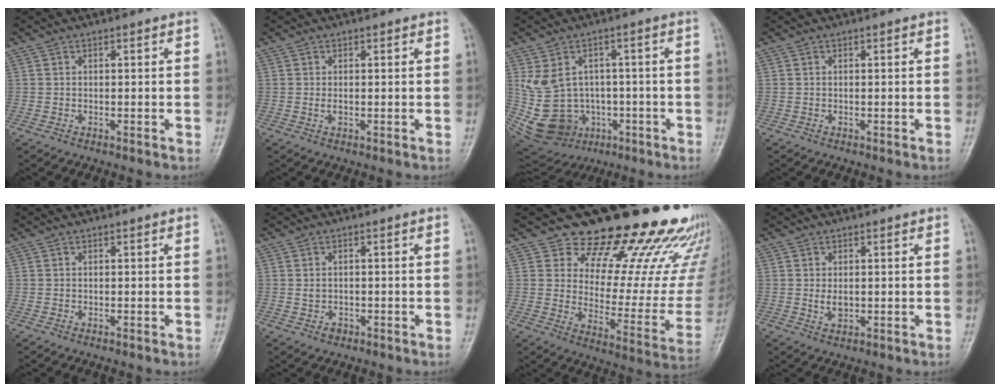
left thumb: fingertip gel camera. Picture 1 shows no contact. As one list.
[{"total": 0.9, "force": [0.2, 0.6, 0.7], "torque": [-0.012, -0.001, 0.003]}, {"total": 14.7, "force": [-1.5, 12.7, 7.3], "torque": [-0.144, 0.019, 0.008]}, {"total": 0.0}, {"total": 0.0}, {"total": 1.6, "force": [-0.3, 1.4, 0.8], "torque": [-0.009, 0.003, 0.000]}, {"total": 26.7, "force": [21.1, 10.7, 12.5], "torque": [-0.127, -0.142, 0.270]}, {"total": 2.2, "force": [0.3, 1.5, 1.6], "torque": [-0.024, -0.006, 0.009]}]